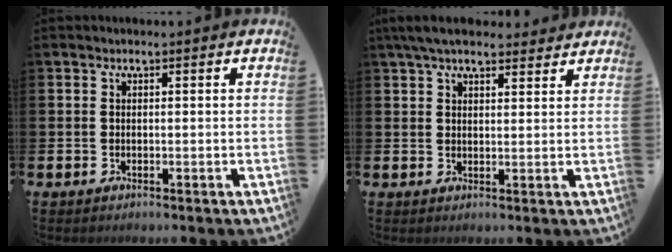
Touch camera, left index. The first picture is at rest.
{"total": 5.4, "force": [4.9, 1.5, 1.8], "torque": [-0.046, -0.012, 0.091]}